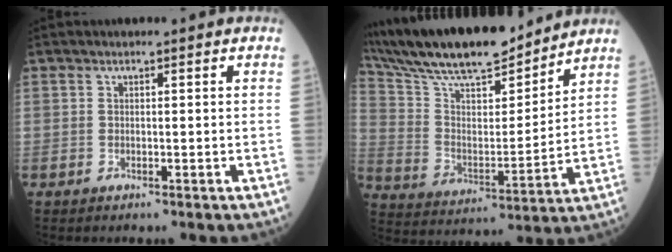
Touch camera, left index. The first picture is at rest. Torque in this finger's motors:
{"motor_torque": [0.64, -1.34, 0.55, 0.16]}